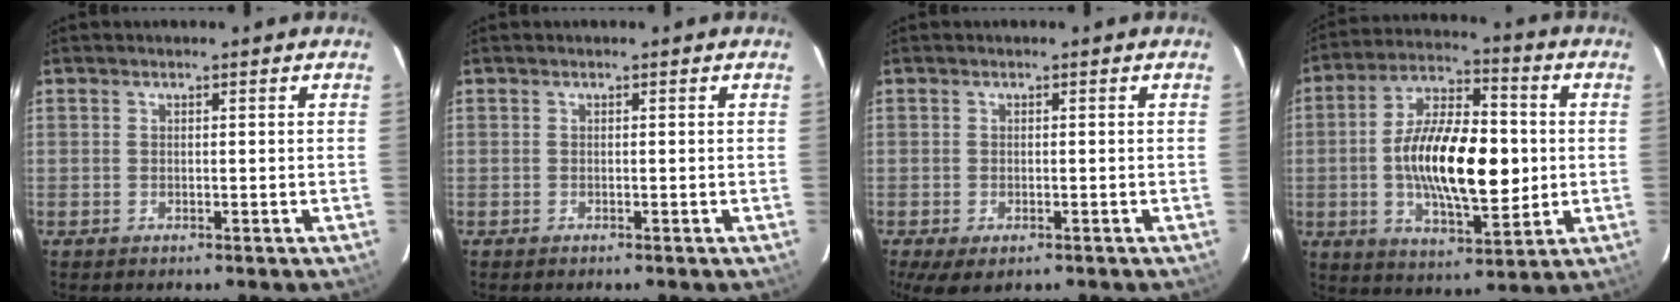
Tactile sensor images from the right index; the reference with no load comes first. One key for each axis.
{"total": 0.0}
{"total": 5.2, "fx": -2.9, "fy": 2.3, "fz": 3.6, "tx": -0.073, "ty": -0.023, "tz": -0.041}
{"total": 18.5, "fx": -0.8, "fy": 7.8, "fz": 16.7, "tx": -0.296, "ty": 0.011, "tz": -0.010}